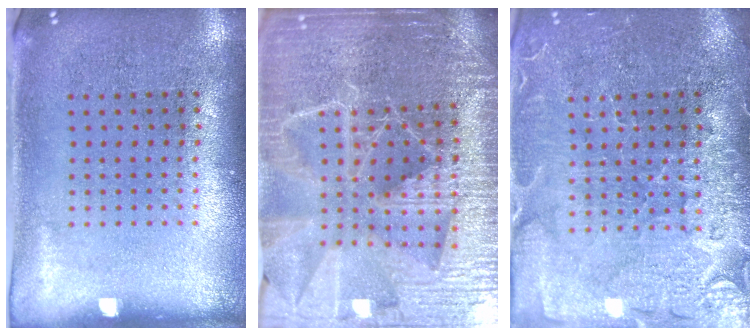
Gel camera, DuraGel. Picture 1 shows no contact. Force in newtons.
{"total": 5.3, "press": 4.7, "slide": 2.3}
{"total": 3.5, "press": 3.4, "slide": 0.9}